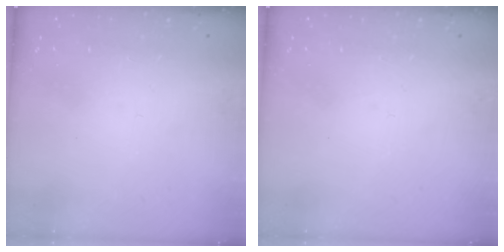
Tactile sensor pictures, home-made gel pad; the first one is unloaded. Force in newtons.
{"total": 0.0}